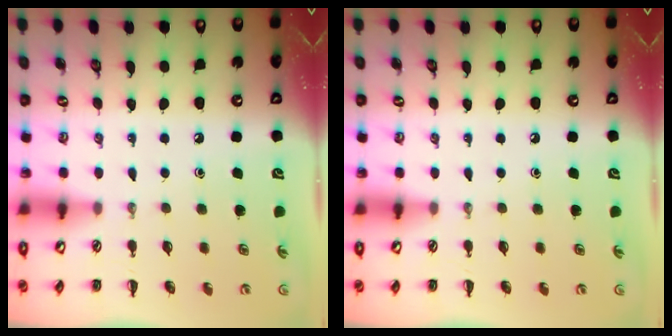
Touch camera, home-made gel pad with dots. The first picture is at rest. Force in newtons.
{"total": 0.0}